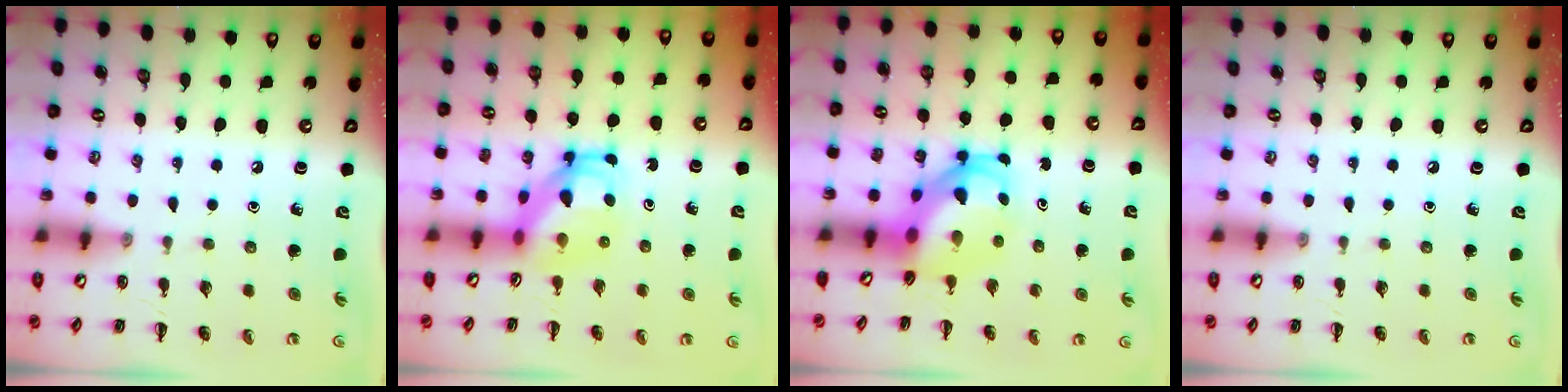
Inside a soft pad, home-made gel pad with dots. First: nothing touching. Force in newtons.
{"total": 4.9, "press": 4.8, "slide": 0.7}
{"total": 5.1, "press": 5.0, "slide": 0.9}
{"total": 0.0}